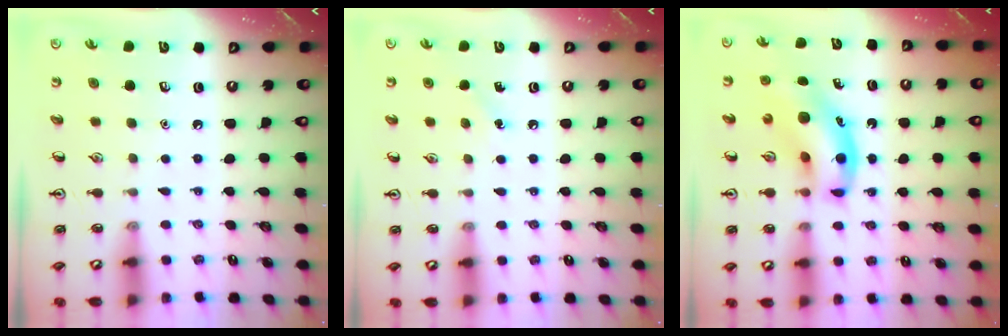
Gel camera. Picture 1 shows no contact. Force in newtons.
{"total": 4.1, "press": 3.9, "slide": 1.1}
{"total": 10.2, "press": 9.8, "slide": 2.7}